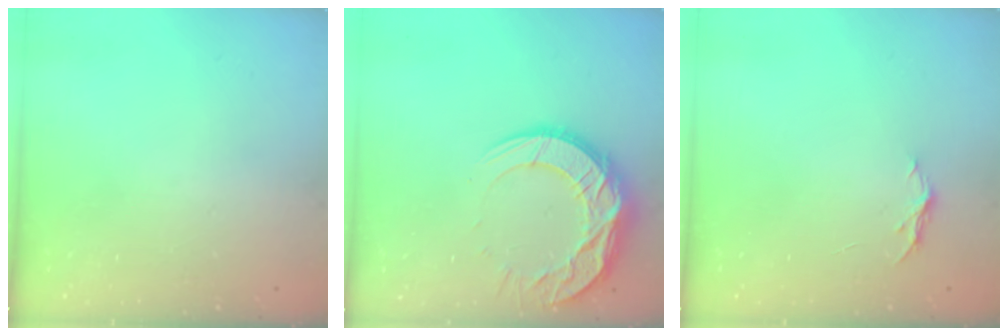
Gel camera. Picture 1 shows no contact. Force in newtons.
{"total": 14.6, "press": 14.6, "slide": 1.1}
{"total": 4.0, "press": 4.0, "slide": 0.4}